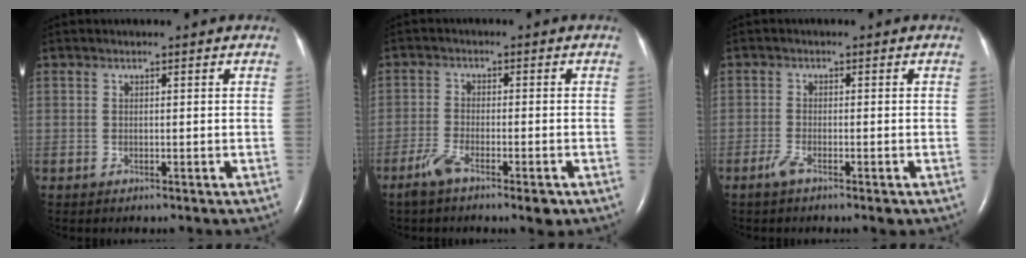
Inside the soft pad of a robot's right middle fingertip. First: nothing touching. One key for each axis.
{"total": 5.6, "fx": -3.7, "fy": 1.0, "fz": 4.1, "tx": -0.082, "ty": -0.008, "tz": -0.062}
{"total": 2.7, "fx": -1.8, "fy": 0.5, "fz": 2.0, "tx": -0.044, "ty": -0.004, "tz": -0.035}